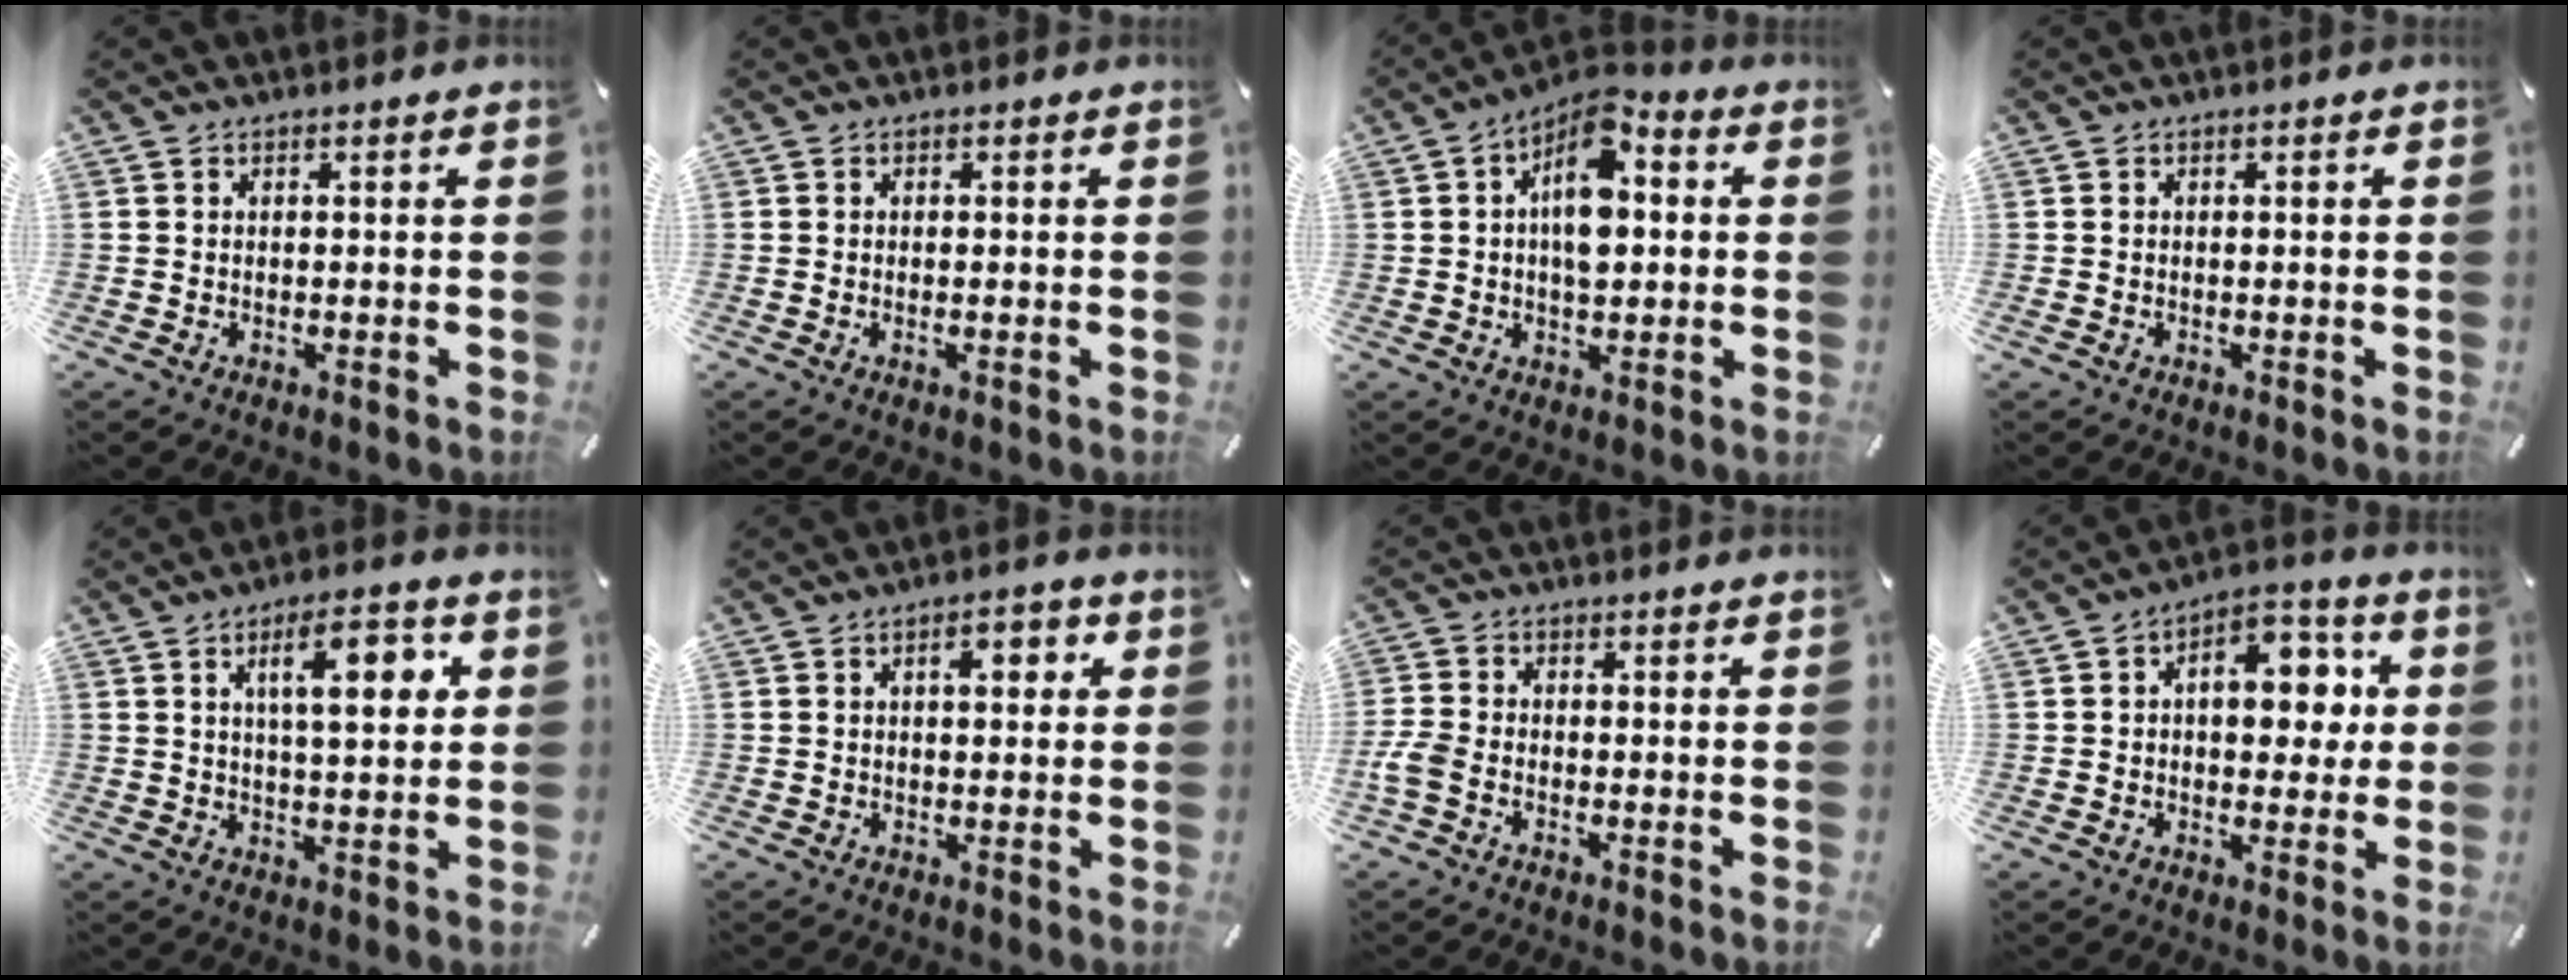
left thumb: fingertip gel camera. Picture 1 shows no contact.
{"total": 0.8, "force": [0.0, 0.0, 0.8], "torque": [-0.014, -0.002, -0.001]}
{"total": 11.1, "force": [2.0, 6.8, 8.5], "torque": [-0.126, -0.011, 0.034]}
{"total": 0.0}
{"total": 11.2, "force": [4.1, 3.9, 9.6], "torque": [-0.154, -0.005, 0.059]}
{"total": 4.7, "force": [1.3, 2.4, 3.8], "torque": [-0.048, 0.000, 0.012]}
{"total": 4.0, "force": [-2.0, 2.3, 2.6], "torque": [-0.068, 0.000, -0.041]}
{"total": 12.1, "force": [1.7, 7.8, 9.1], "torque": [-0.111, 0.002, 0.024]}